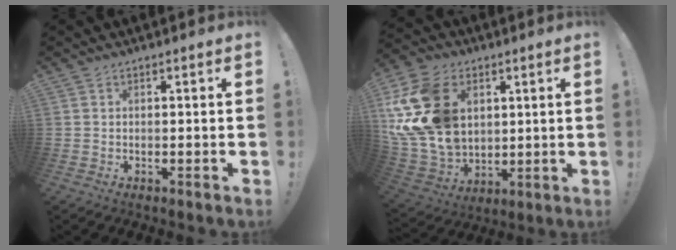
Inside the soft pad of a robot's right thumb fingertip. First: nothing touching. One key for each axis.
{"total": 23.5, "fx": 6.3, "fy": 17.2, "fz": 14.7, "tx": -0.303, "ty": -0.020, "tz": 0.129}